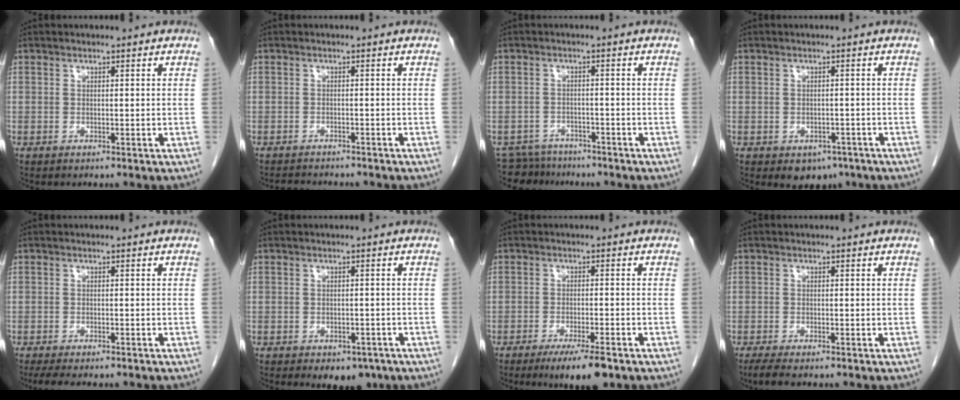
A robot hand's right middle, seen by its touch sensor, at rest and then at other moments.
{"total": 4.9, "force": [-4.6, 1.0, 1.5], "torque": [-0.019, -0.006, -0.065]}
{"total": 5.9, "force": [-5.4, 2.3, -0.3], "torque": [0.011, 0.002, -0.085]}
{"total": 3.9, "force": [-2.5, 2.5, 1.7], "torque": [-0.012, 0.002, -0.024]}
{"total": 7.2, "force": [-5.8, 1.9, 3.7], "torque": [-0.047, -0.008, -0.083]}
{"total": 5.0, "force": [-3.4, 2.8, 2.3], "torque": [-0.018, 0.001, -0.039]}
{"total": 6.6, "force": [-4.4, 0.9, 4.9], "torque": [-0.074, -0.013, -0.068]}
{"total": 3.0, "force": [-2.2, 0.6, 1.9], "torque": [-0.036, -0.010, -0.036]}